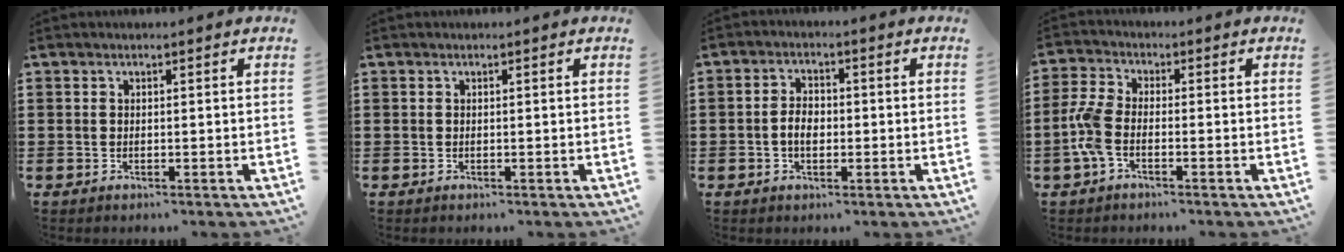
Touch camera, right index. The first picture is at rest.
{"total": 0.0}
{"total": 3.2, "force": [-0.6, 2.0, 2.5], "torque": [-0.054, 0.003, -0.015]}
{"total": 5.0, "force": [-1.8, 2.2, 4.1], "torque": [-0.114, -0.009, -0.043]}